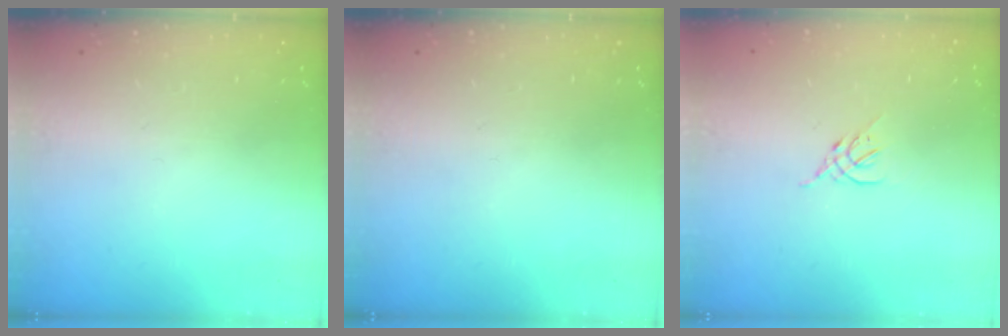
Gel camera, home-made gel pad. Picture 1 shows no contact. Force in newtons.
{"total": 0.0}
{"total": 2.6, "press": 2.5, "slide": 0.8}